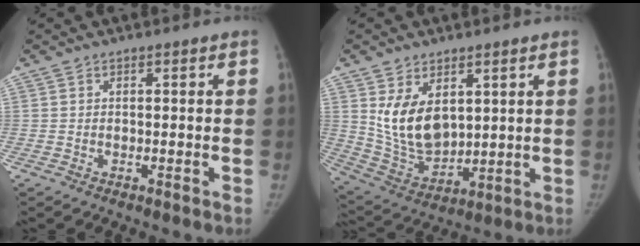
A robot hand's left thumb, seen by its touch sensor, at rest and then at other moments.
{"total": 12.0, "force": [4.0, 7.6, 8.4], "torque": [-0.126, -0.029, 0.099]}